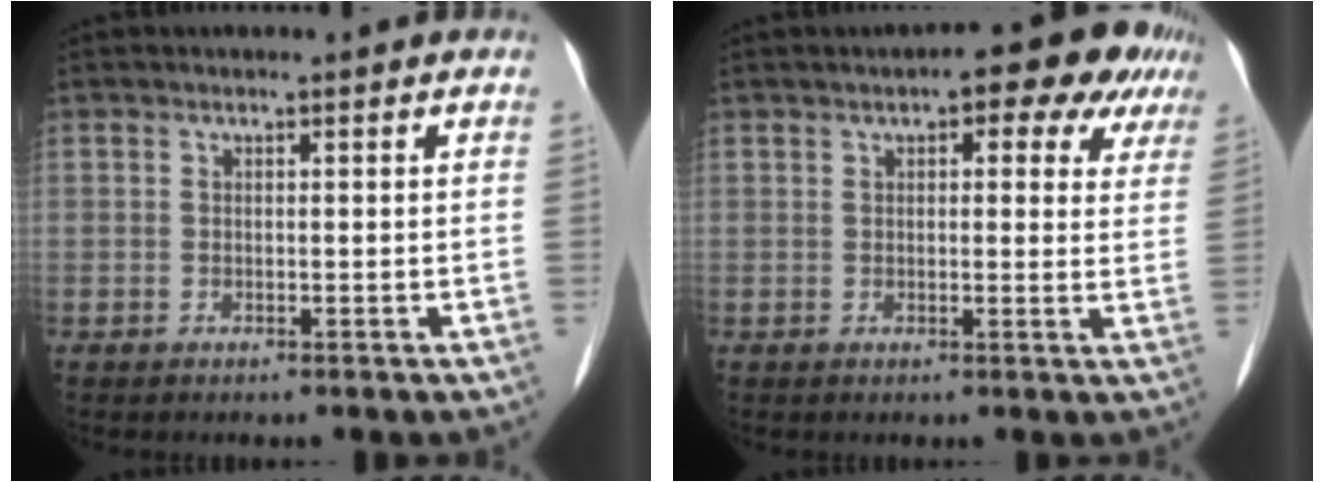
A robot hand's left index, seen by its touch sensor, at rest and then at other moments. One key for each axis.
{"total": 8.7, "fx": 5.3, "fy": 3.4, "fz": 6.1, "tx": -0.063, "ty": 0.023, "tz": 0.057}